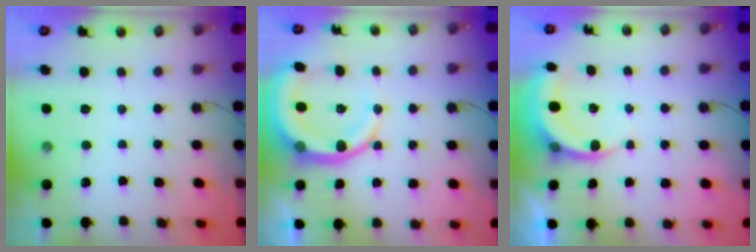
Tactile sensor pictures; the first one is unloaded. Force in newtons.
{"total": 12.6, "press": 12.3, "slide": 2.5}
{"total": 5.0, "press": 4.9, "slide": 0.7}